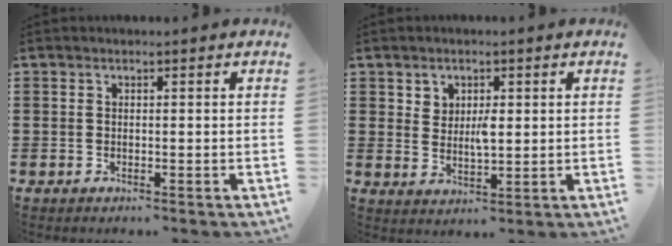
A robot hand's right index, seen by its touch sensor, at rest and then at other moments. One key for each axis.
{"total": 2.8, "fx": 1.2, "fy": 1.6, "fz": 2.0, "tx": -0.028, "ty": -0.001, "tz": 0.018}